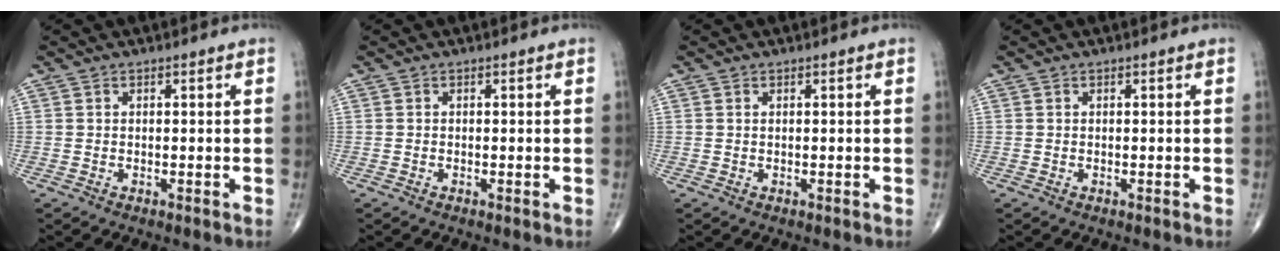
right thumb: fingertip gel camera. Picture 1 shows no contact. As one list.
[{"total": 0.0}, {"total": 0.0}, {"total": 0.0}]